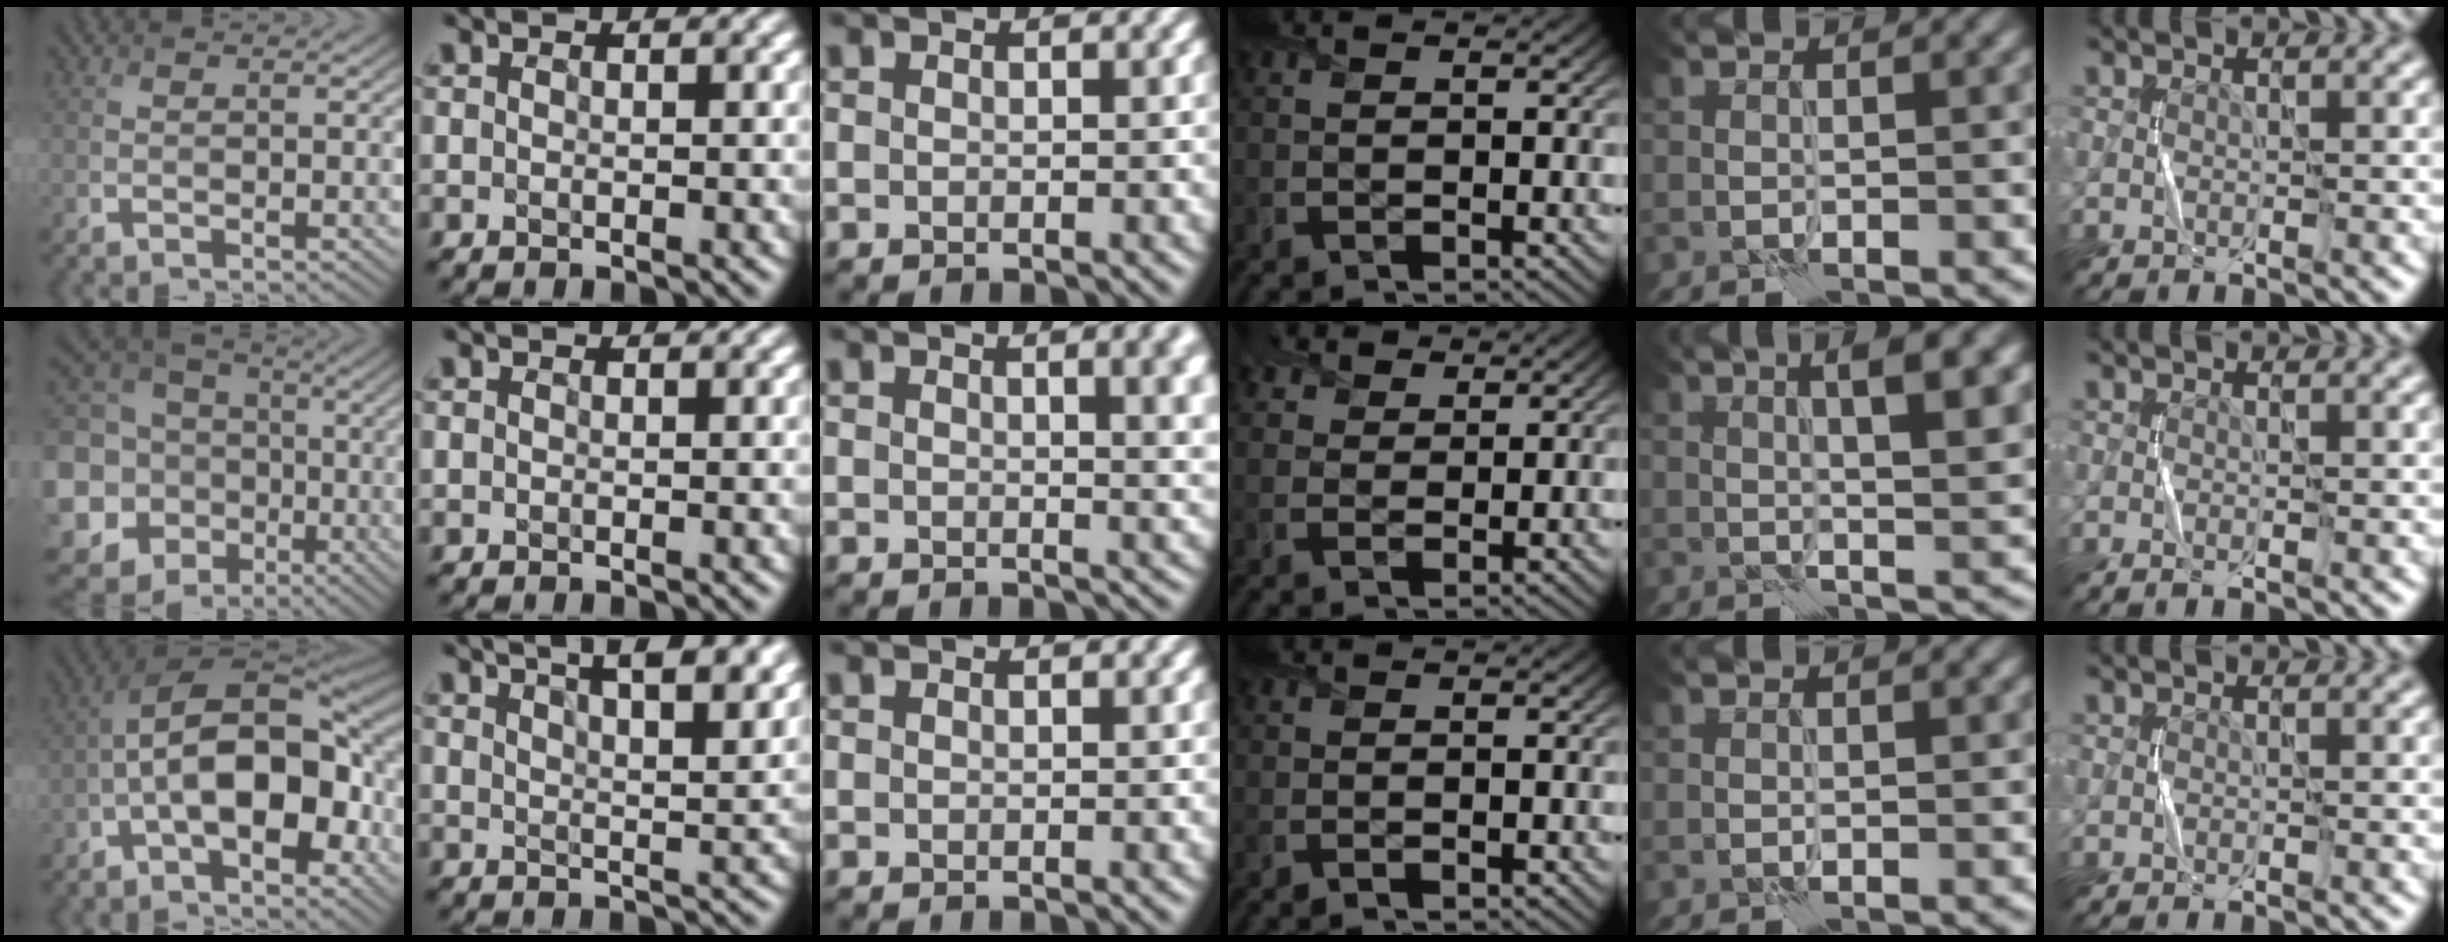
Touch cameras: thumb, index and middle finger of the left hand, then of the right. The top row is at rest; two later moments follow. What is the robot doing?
{"motion": "fold", "object": "scarf"}